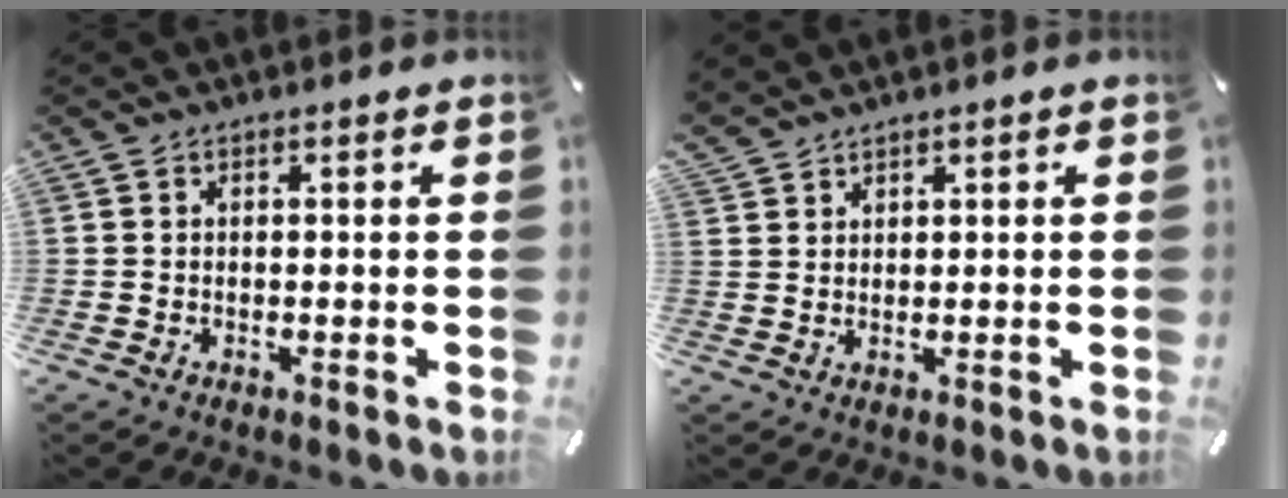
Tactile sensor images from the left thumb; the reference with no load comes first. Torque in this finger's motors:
{"motor_torque": [0.01, 0.08, 0.50, -1.08, 0.26]}